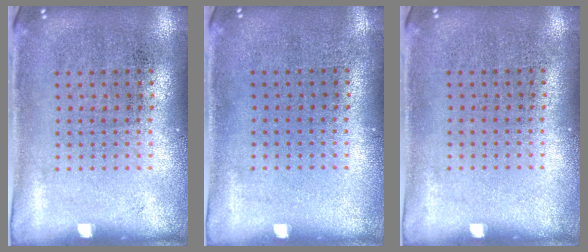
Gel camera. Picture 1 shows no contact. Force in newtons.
{"total": 0.0}
{"total": 0.0}